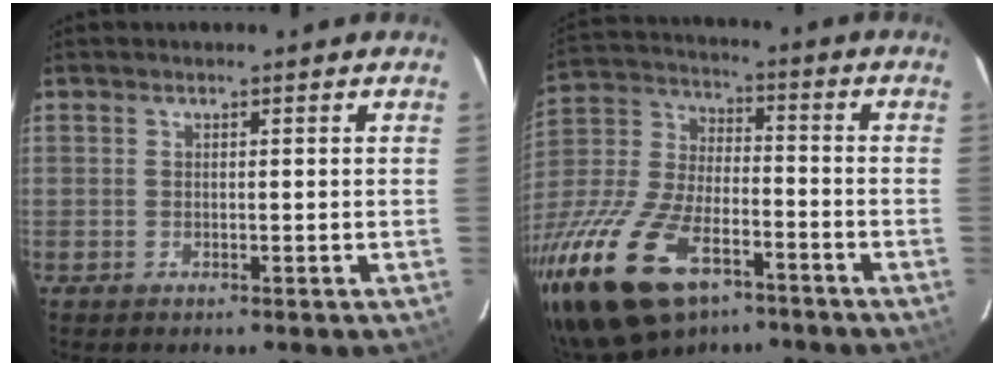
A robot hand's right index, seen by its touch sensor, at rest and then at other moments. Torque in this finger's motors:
{"motor_torque": [1.81, -0.33, 0.87, 0.21]}